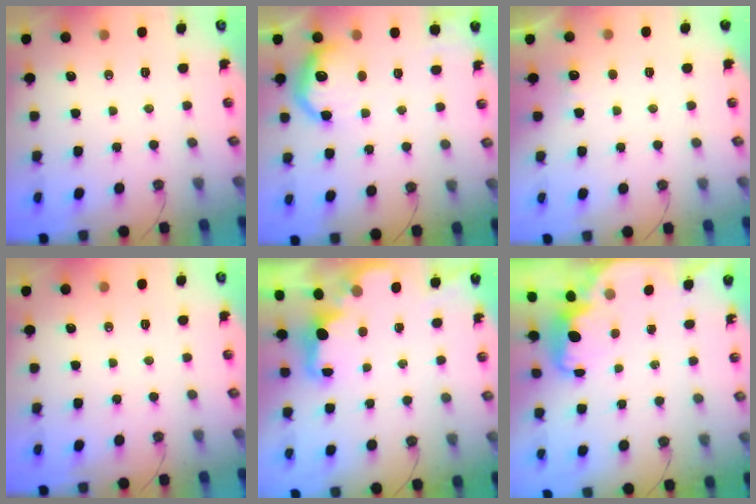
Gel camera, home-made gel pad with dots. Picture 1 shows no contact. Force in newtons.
{"total": 9.7, "press": 9.7, "slide": 0.7}
{"total": 3.6, "press": 3.5, "slide": 0.9}
{"total": 0.0}
{"total": 2.3, "press": 2.2, "slide": 0.7}
{"total": 2.2, "press": 2.1, "slide": 0.7}